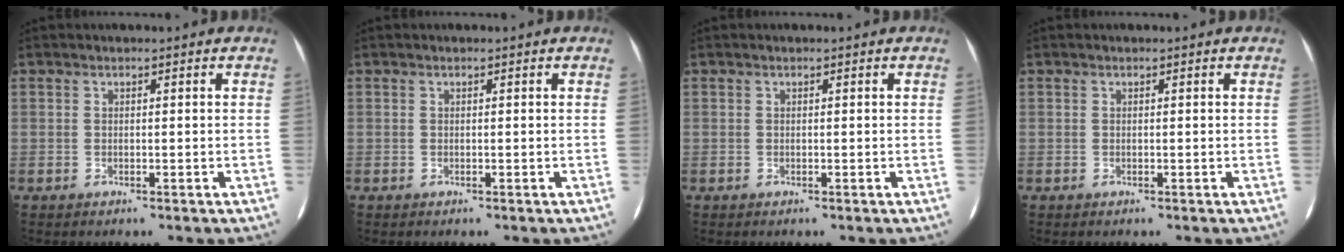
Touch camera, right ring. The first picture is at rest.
{"total": 0.0}
{"total": 0.0}
{"total": 0.0}